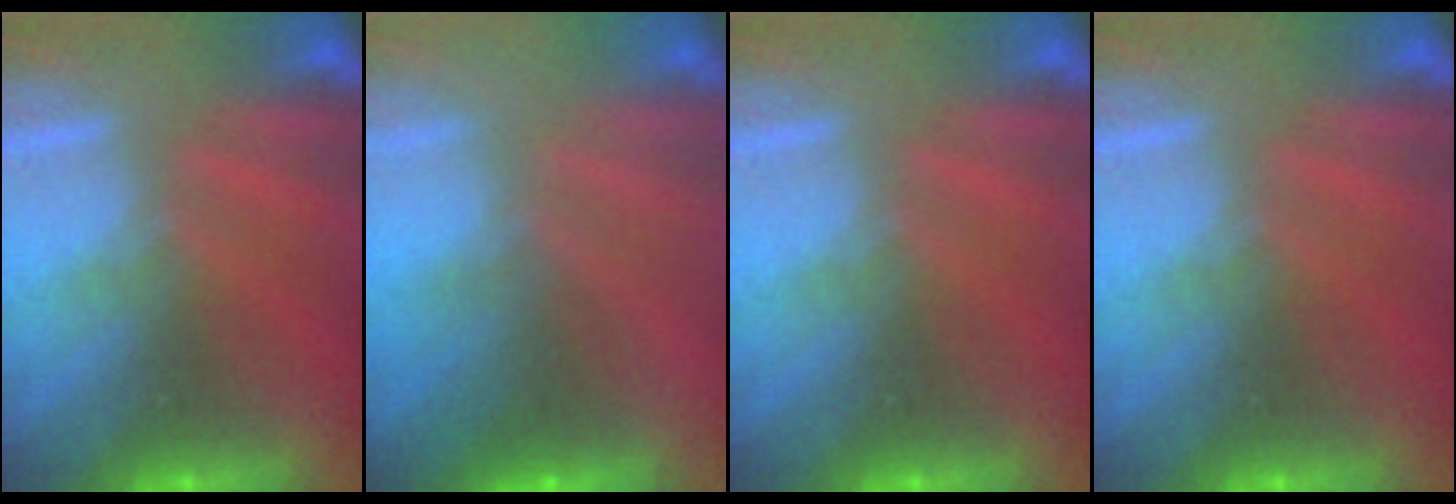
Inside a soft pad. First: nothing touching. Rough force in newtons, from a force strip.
{"total": 1.9}
{"total": 0.0}
{"total": 0.0}